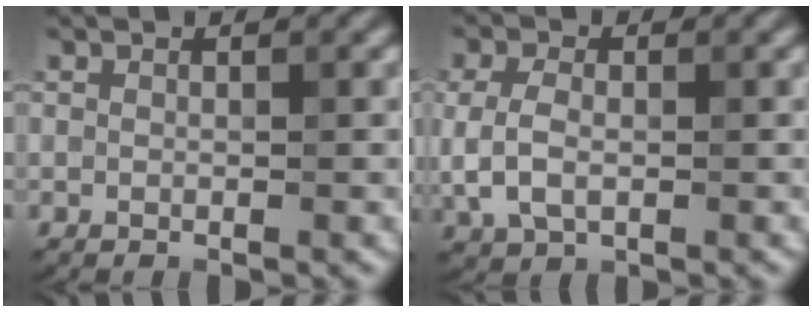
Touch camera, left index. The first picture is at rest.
{"total": 3.4, "force": [-0.1, 2.0, 2.7], "torque": [-0.063, 0.005, -0.004]}